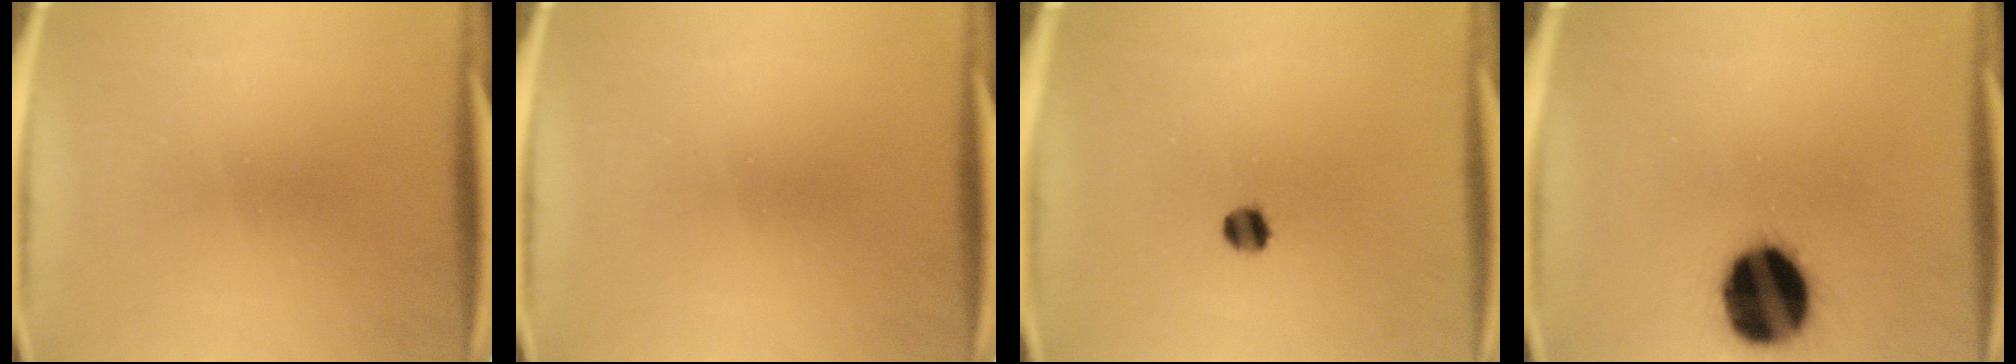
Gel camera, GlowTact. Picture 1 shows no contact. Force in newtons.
{"total": 0.0}
{"total": 3.3}
{"total": 19.8}